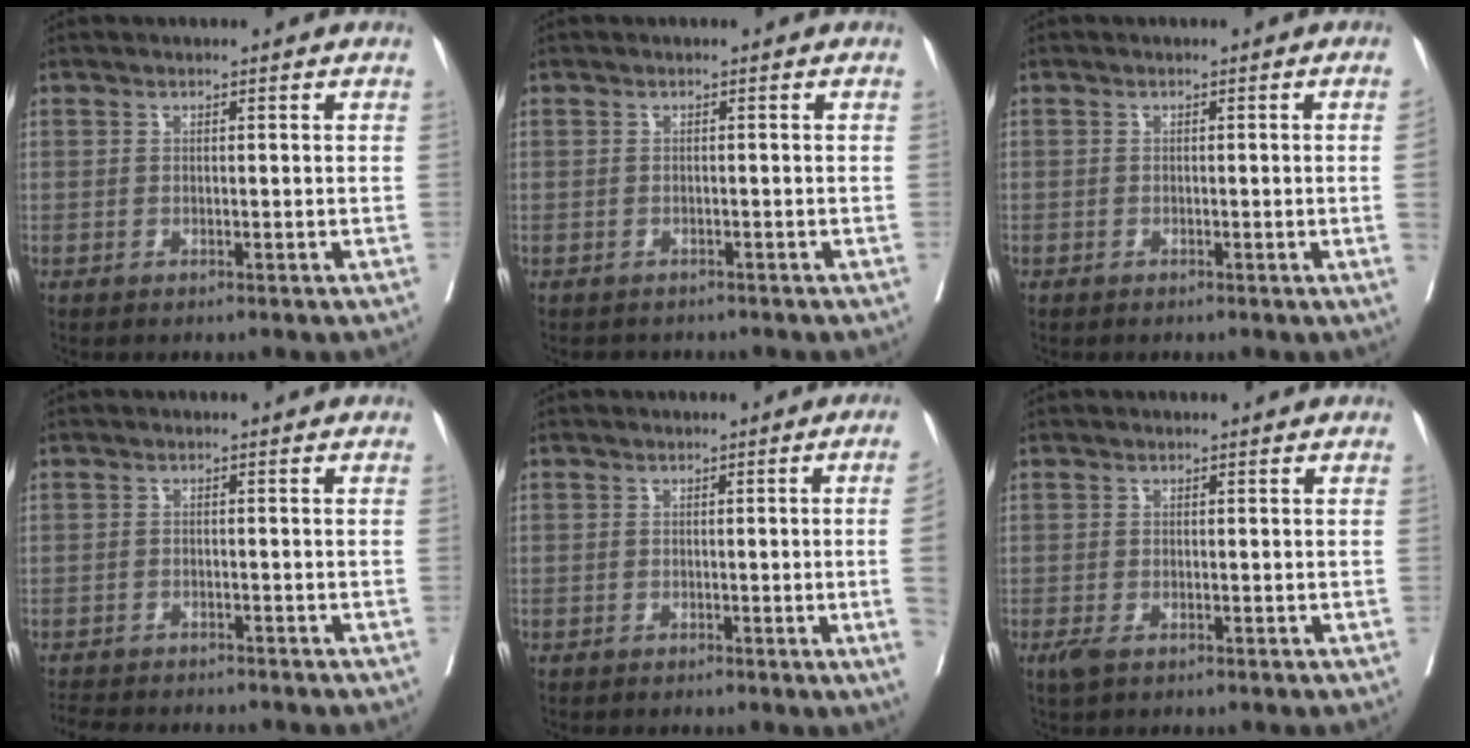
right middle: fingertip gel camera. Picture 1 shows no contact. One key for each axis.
{"total": 2.3, "fx": -2.1, "fy": 1.0, "fz": 0.1, "tx": -0.004, "ty": -0.003, "tz": -0.033}
{"total": 1.1, "fx": -0.2, "fy": -0.2, "fz": 1.0, "tx": -0.014, "ty": -0.001, "tz": -0.003}
{"total": 8.5, "fx": -7.8, "fy": 1.6, "fz": 2.9, "tx": -0.043, "ty": -0.009, "tz": -0.113}
{"total": 3.9, "fx": -0.6, "fy": -1.2, "fz": 3.7, "tx": -0.036, "ty": -0.006, "tz": -0.008}
{"total": 1.7, "fx": -0.9, "fy": 0.7, "fz": 1.2, "tx": -0.028, "ty": -0.005, "tz": -0.014}